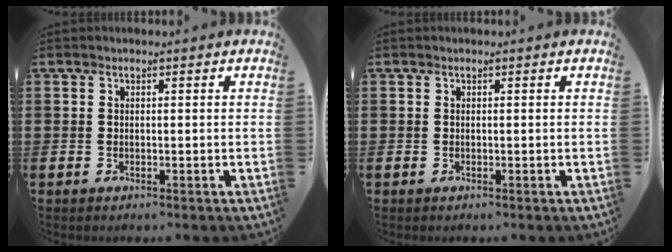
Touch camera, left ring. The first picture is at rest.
{"total": 0.0}